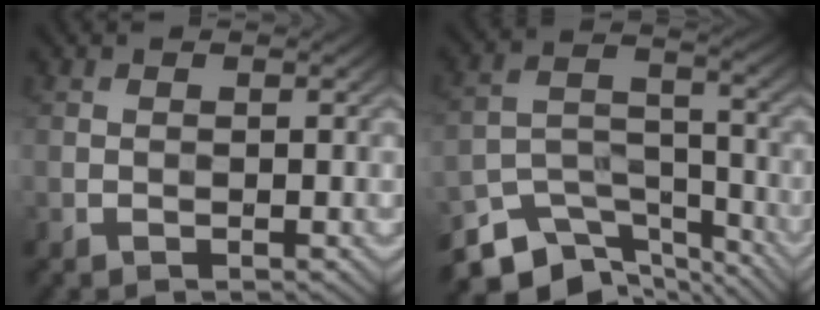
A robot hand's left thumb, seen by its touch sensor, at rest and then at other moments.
{"total": 11.1, "force": [-8.9, 5.0, 4.5], "torque": [-0.098, -0.012, -0.155]}